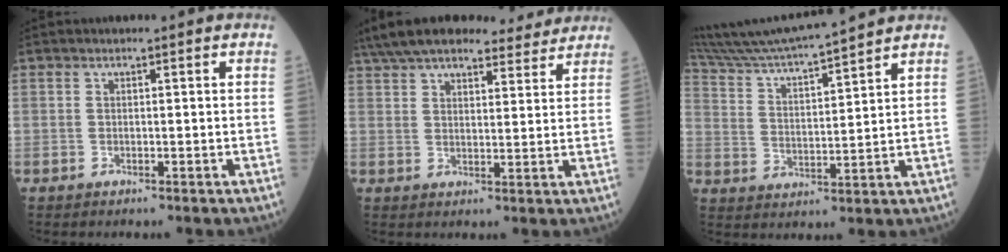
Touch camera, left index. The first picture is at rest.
{"total": 20.6, "force": [18.2, 5.2, 8.2], "torque": [-0.147, 0.041, 0.259]}
{"total": 14.9, "force": [13.8, -1.0, 5.4], "torque": [-0.114, 0.006, 0.231]}